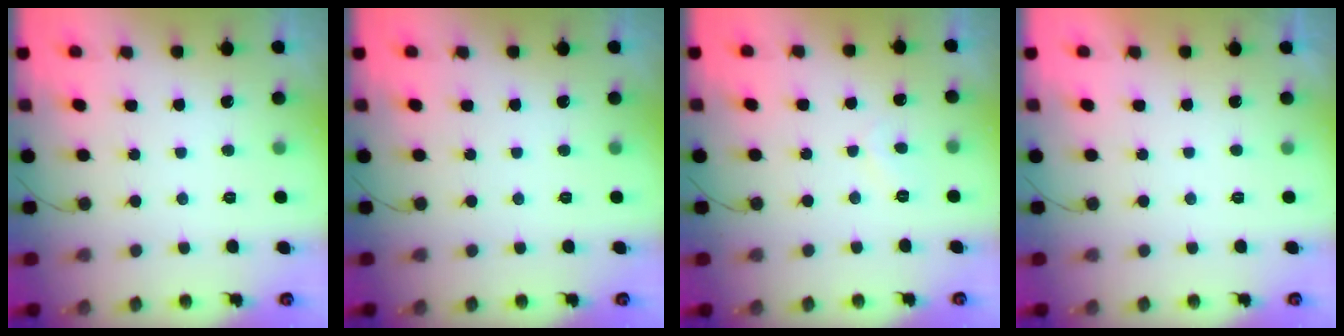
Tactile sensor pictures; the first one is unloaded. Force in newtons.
{"total": 0.0}
{"total": 2.1, "press": 2.1, "slide": 0.3}
{"total": 2.3, "press": 2.3, "slide": 0.4}